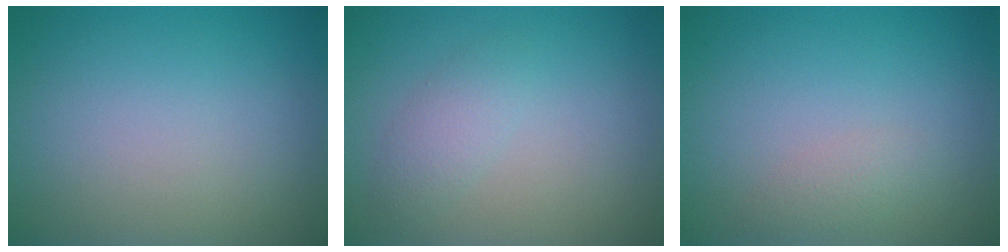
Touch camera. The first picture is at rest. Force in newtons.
{"total": 1.8, "press": 1.8, "slide": 0.1}
{"total": 1.1, "press": 1.1, "slide": 0.0}